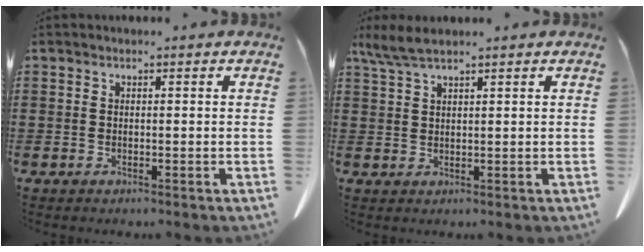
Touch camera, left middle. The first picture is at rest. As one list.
[{"total": 3.6, "force": [2.7, 0.3, 2.4], "torque": [-0.053, -0.002, 0.052]}]